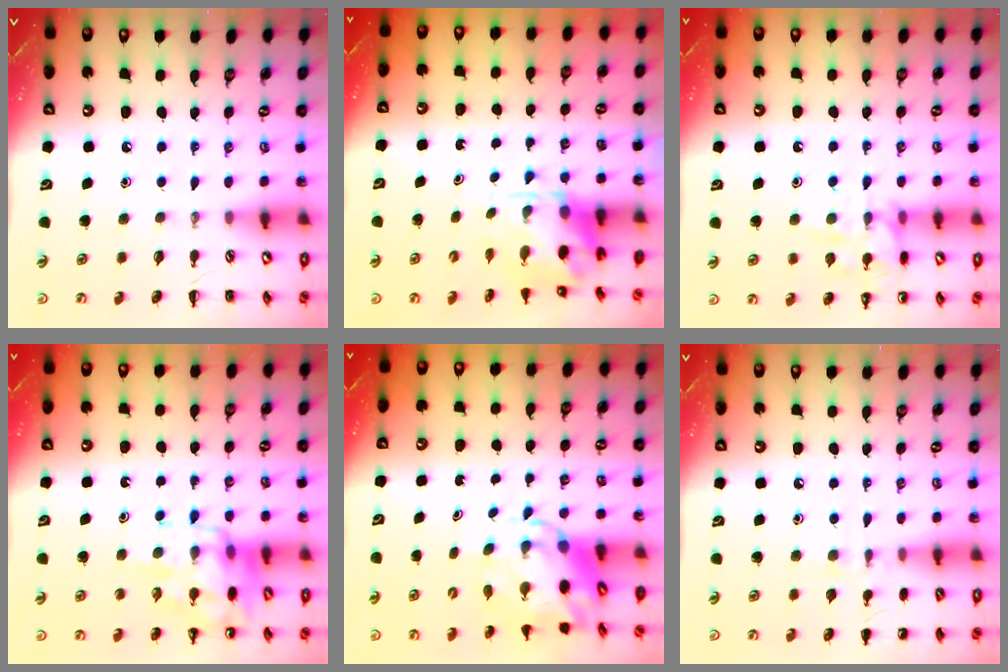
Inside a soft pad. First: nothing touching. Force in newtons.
{"total": 4.9, "press": 4.8, "slide": 0.8}
{"total": 12.8, "press": 12.8, "slide": 1.0}
{"total": 14.5, "press": 14.3, "slide": 2.4}
{"total": 6.0, "press": 5.8, "slide": 1.5}
{"total": 6.9, "press": 6.6, "slide": 1.9}